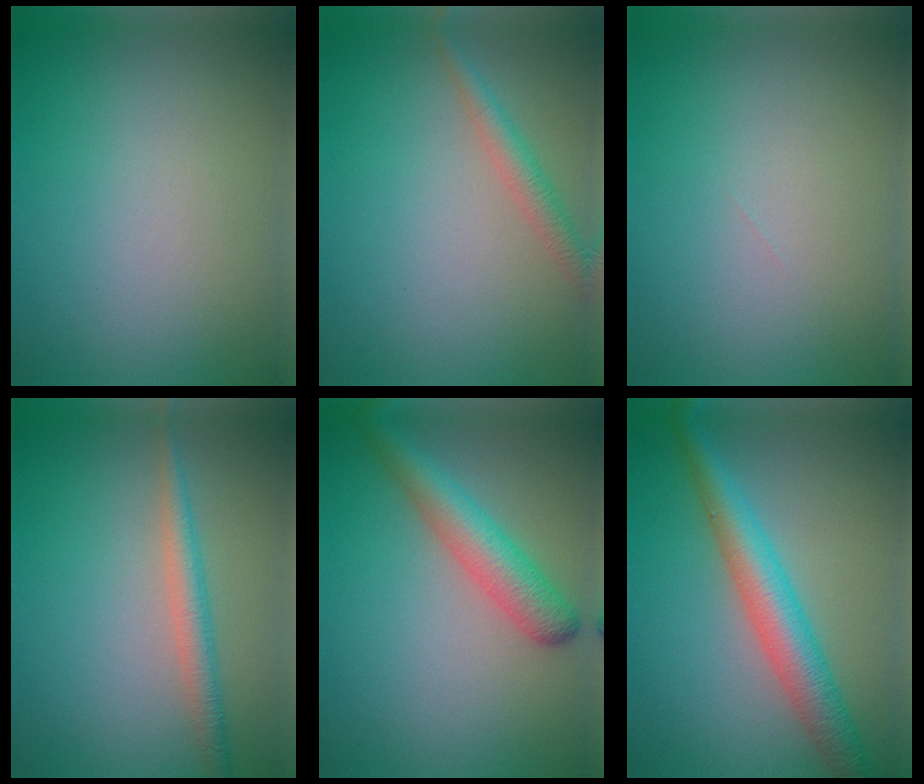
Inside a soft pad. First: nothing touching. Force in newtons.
{"total": 2.1, "press": 2.1, "slide": 0.0}
{"total": 0.0}
{"total": 2.5, "press": 2.5, "slide": 0.1}
{"total": 4.3, "press": 4.3, "slide": 0.3}
{"total": 5.3, "press": 5.3, "slide": 0.0}